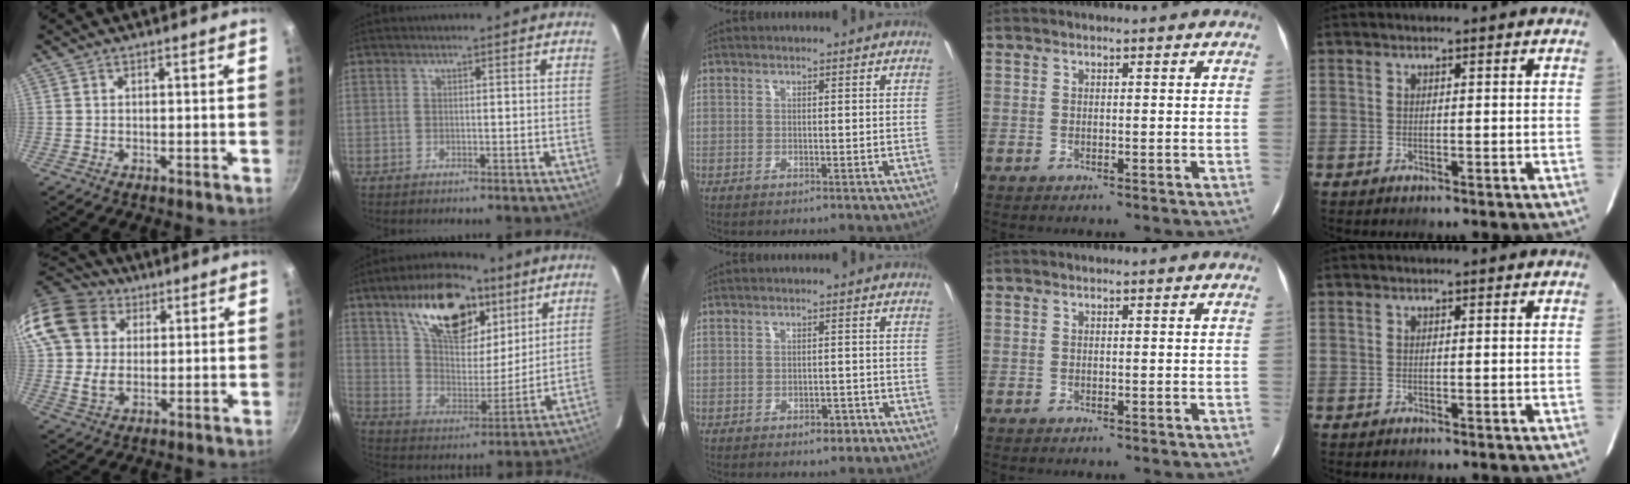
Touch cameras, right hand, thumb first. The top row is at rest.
{"thumb": {"total": 17.0, "force": [6.3, 12.9, 9.1], "torque": [-0.179, 0.003, 0.110]}, "index": {"total": 20.5, "force": [11.4, 10.2, 13.6], "torque": [-0.236, 0.029, 0.202]}, "middle": {"total": 2.8, "force": [-1.8, 1.6, 1.3], "torque": [-0.026, -0.001, -0.020]}}